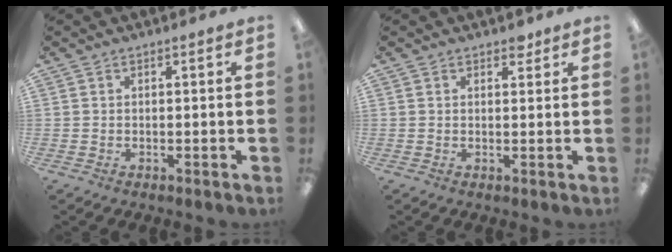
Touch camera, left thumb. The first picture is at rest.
{"total": 2.3, "force": [1.8, 1.2, 0.8], "torque": [-0.001, -0.005, 0.029]}